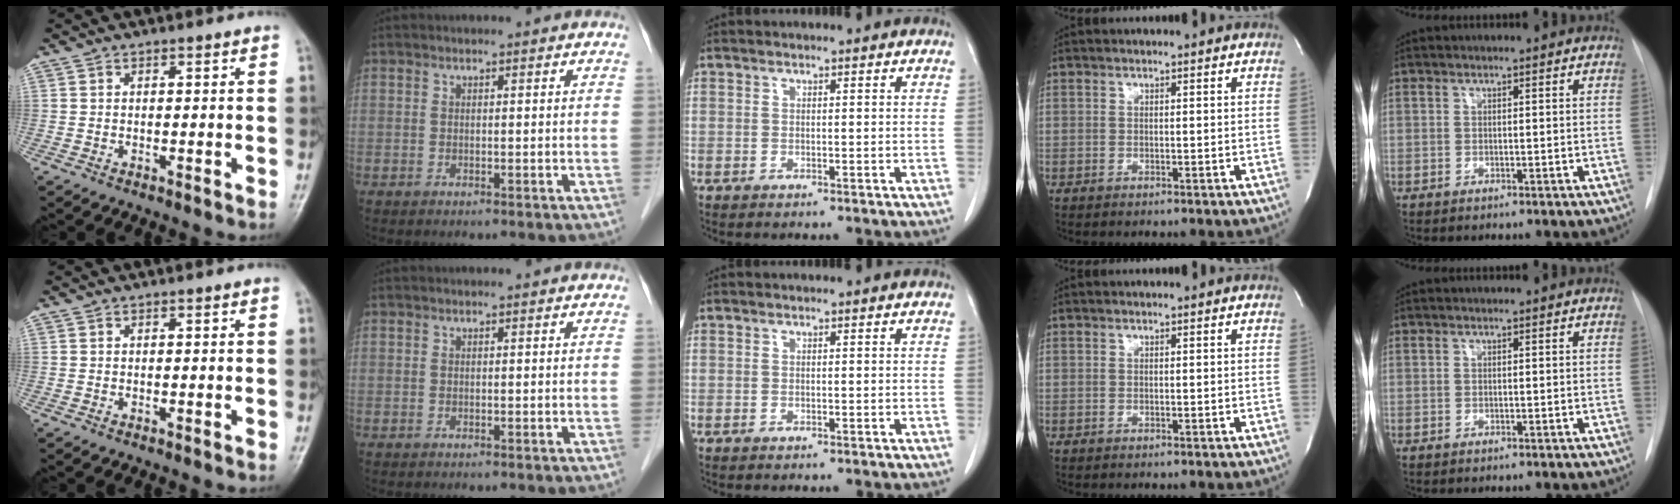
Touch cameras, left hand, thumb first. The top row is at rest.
{}